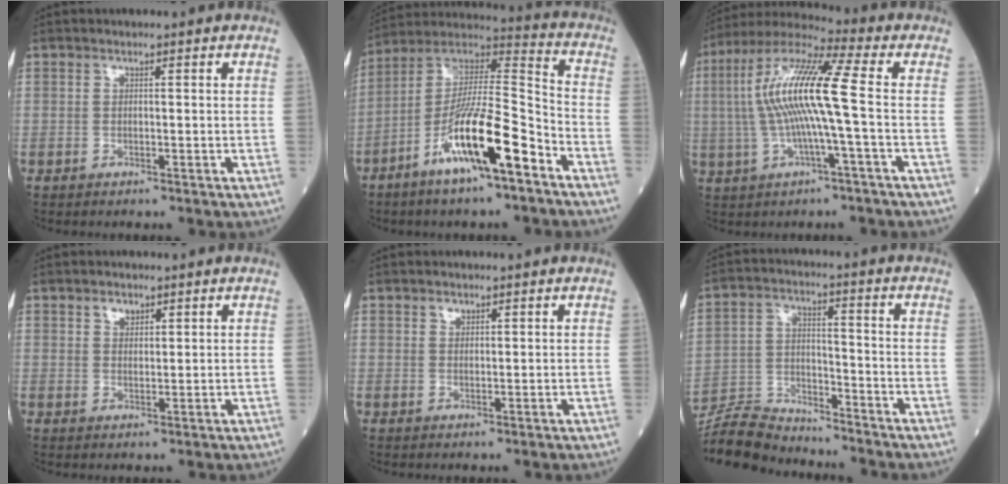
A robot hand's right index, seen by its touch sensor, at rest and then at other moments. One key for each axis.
{"total": 16.1, "fx": -8.1, "fy": 1.9, "fz": 13.8, "tx": -0.258, "ty": -0.004, "tz": -0.145}
{"total": 13.7, "fx": 0.0, "fy": 0.3, "fz": 13.7, "tx": -0.273, "ty": 0.021, "tz": -0.011}
{"total": 2.0, "fx": 1.3, "fy": 1.2, "fz": 1.0, "tx": -0.015, "ty": 0.001, "tz": 0.023}
{"total": 1.1, "fx": 0.8, "fy": 0.7, "fz": 0.4, "tx": -0.005, "ty": -0.003, "tz": 0.012}
{"total": 9.6, "fx": -9.5, "fy": 0.8, "fz": 0.9, "tx": -0.025, "ty": 0.004, "tz": -0.182}